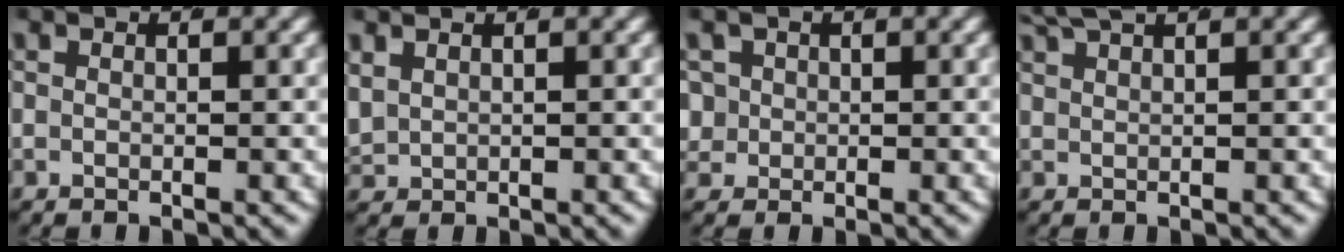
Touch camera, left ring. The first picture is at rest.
{"total": 1.9, "force": [0.7, 1.5, 0.8], "torque": [-0.032, -0.006, 0.025]}
{"total": 3.7, "force": [0.3, 3.5, 1.3], "torque": [-0.042, -0.016, 0.013]}
{"total": 2.5, "force": [2.3, -0.1, 1.1], "torque": [-0.014, 0.005, 0.043]}